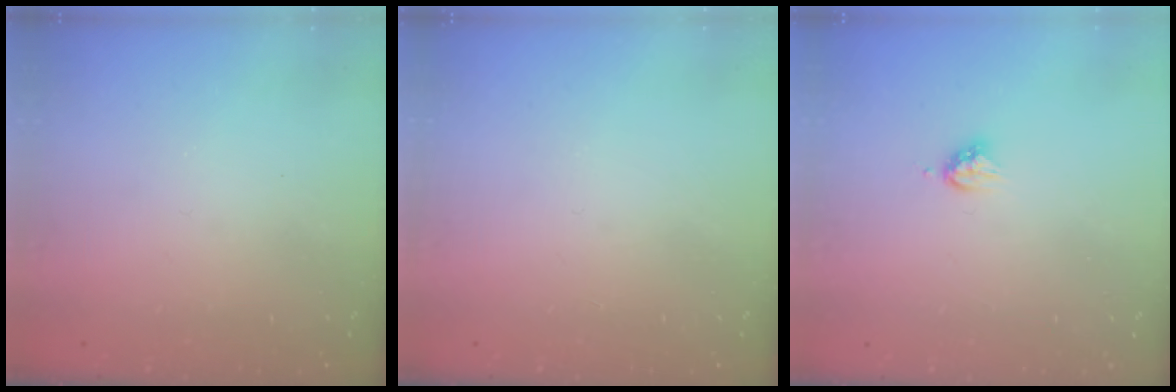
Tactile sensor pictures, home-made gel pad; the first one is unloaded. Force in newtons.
{"total": 0.0}
{"total": 4.6, "press": 4.6, "slide": 0.4}